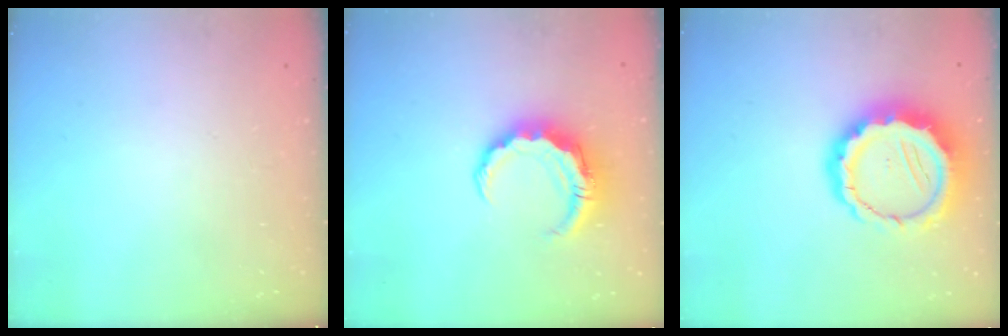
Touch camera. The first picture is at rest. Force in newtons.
{"total": 8.4, "press": 8.3, "slide": 1.3}
{"total": 15.6, "press": 15.2, "slide": 3.5}